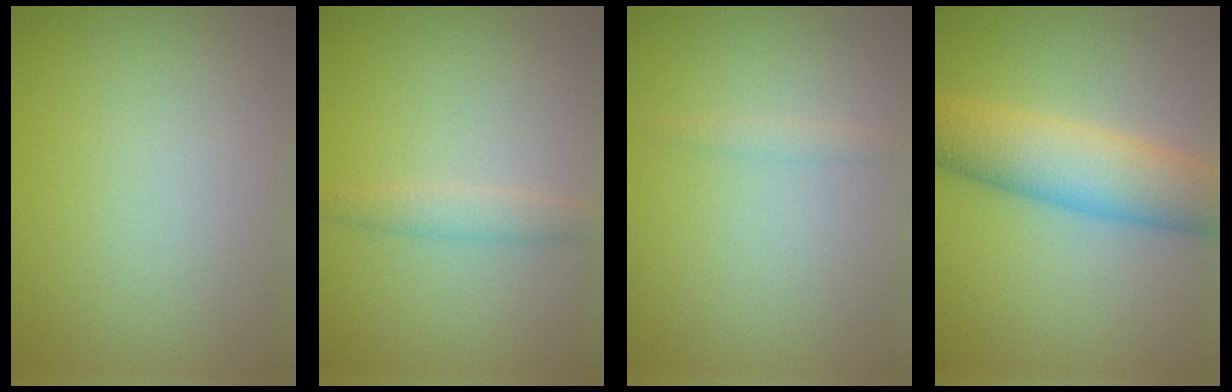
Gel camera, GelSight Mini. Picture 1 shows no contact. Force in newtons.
{"total": 1.7, "press": 1.7, "slide": 0.1}
{"total": 0.8, "press": 0.8, "slide": 0.1}
{"total": 7.1, "press": 7.1, "slide": 0.2}